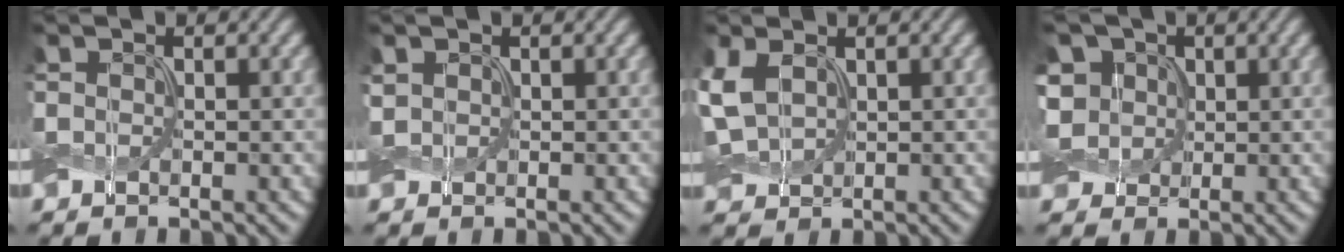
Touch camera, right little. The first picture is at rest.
{"total": 0.8, "force": [0.4, 0.6, 0.3], "torque": [-0.007, 0.004, 0.009]}
{"total": 3.8, "force": [0.9, 2.5, 2.6], "torque": [-0.068, 0.009, 0.017]}
{"total": 4.6, "force": [1.1, 4.0, 2.1], "torque": [-0.074, 0.026, 0.012]}